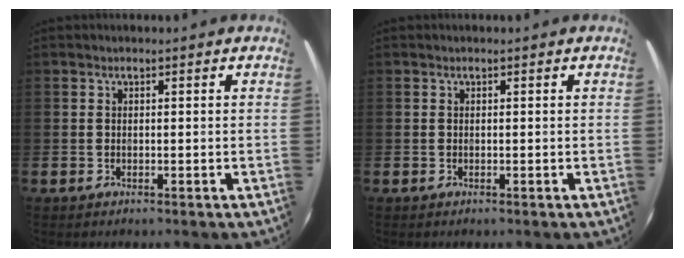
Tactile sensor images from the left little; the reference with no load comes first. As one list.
[{"total": 0.0}]